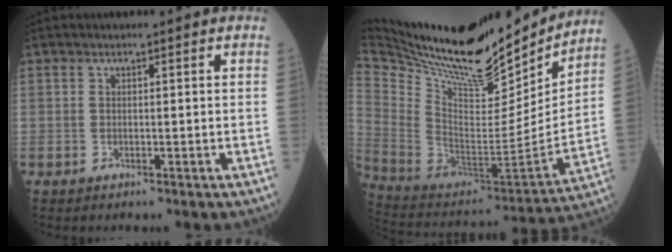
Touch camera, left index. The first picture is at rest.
{"total": 31.2, "force": [26.6, 8.1, 14.1], "torque": [-0.273, -0.037, 0.414]}